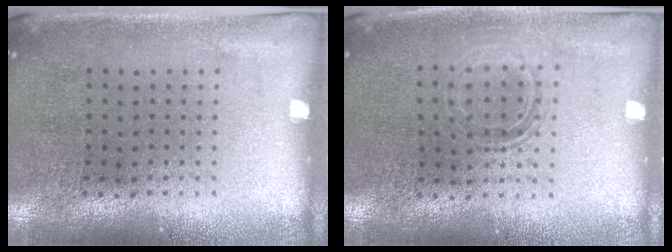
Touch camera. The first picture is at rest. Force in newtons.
{"total": 1.2, "press": 1.1, "slide": 0.6}